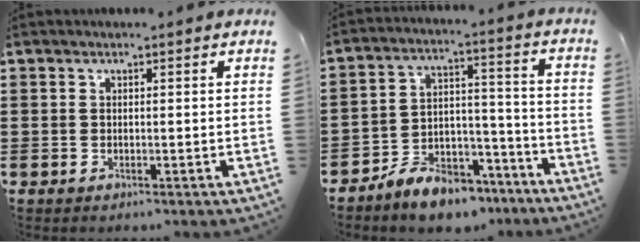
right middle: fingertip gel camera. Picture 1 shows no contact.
{"total": 8.0, "force": [-7.2, 2.9, 2.0], "torque": [-0.037, 0.032, -0.138]}